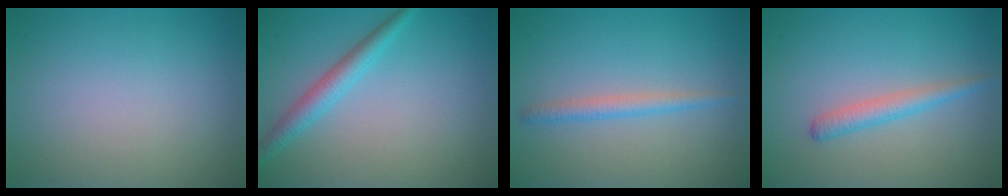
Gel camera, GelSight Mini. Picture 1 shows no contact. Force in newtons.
{"total": 2.6, "press": 2.6, "slide": 0.1}
{"total": 1.7, "press": 1.7, "slide": 0.1}
{"total": 2.0, "press": 2.0, "slide": 0.0}